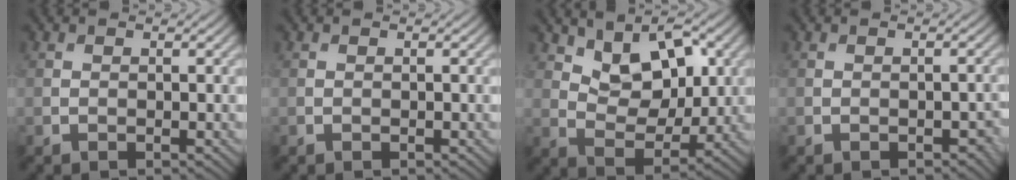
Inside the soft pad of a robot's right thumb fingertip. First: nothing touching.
{"total": 0.0}
{"total": 9.0, "force": [4.1, 5.3, 6.1], "torque": [-0.114, -0.010, 0.070]}
{"total": 1.1, "force": [-0.6, 0.6, 0.8], "torque": [-0.012, -0.004, -0.007]}